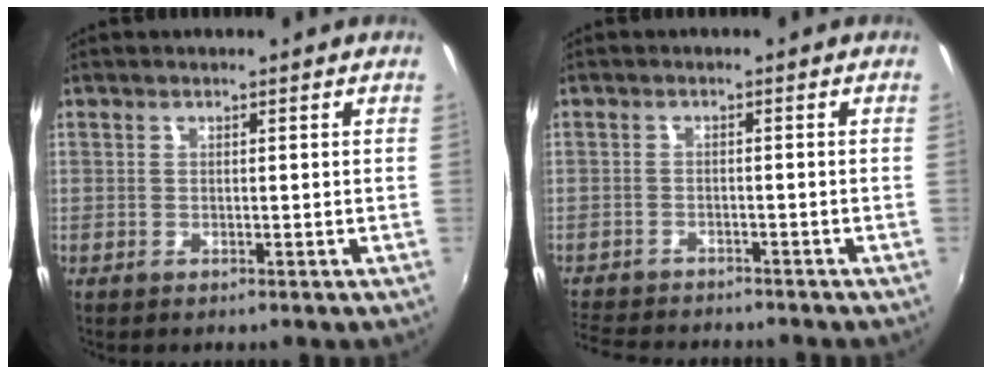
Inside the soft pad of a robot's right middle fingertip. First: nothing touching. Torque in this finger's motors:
{"motor_torque": [1.08, -1.06, 0.08, 0.03]}